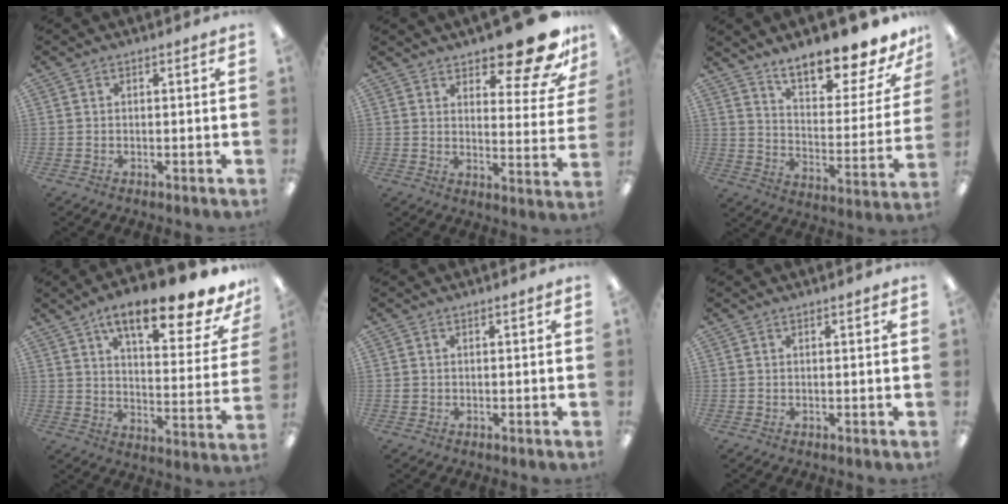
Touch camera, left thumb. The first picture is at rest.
{"total": 16.1, "force": [12.6, 4.7, 8.9], "torque": [-0.113, -0.094, 0.208]}
{"total": 14.8, "force": [13.1, 3.8, 5.9], "torque": [-0.100, -0.101, 0.224]}
{"total": 16.9, "force": [11.6, 4.9, 11.2], "torque": [-0.169, -0.070, 0.187]}
{"total": 0.6, "force": [0.2, 0.5, 0.2], "torque": [-0.004, 0.005, 0.002]}
{"total": 0.6, "force": [0.5, 0.0, 0.3], "torque": [-0.007, 0.001, 0.009]}